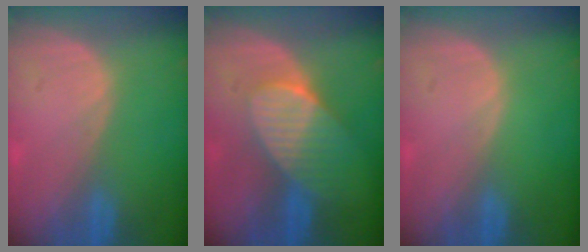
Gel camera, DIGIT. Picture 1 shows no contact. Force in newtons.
{"total": 7.5, "press": 6.7, "slide": 3.3}
{"total": 0.0}